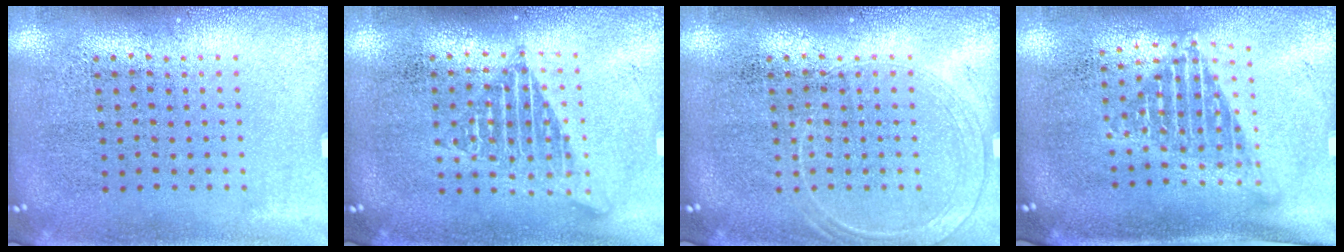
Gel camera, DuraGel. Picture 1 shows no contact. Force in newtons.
{"total": 1.2, "press": 1.2, "slide": 0.0}
{"total": 1.2, "press": 1.2, "slide": 0.2}
{"total": 1.4, "press": 1.1, "slide": 0.8}